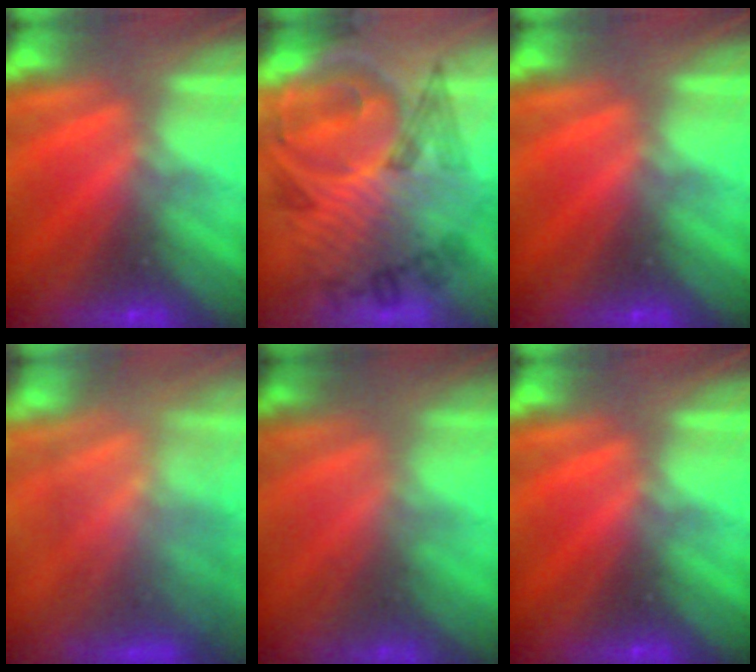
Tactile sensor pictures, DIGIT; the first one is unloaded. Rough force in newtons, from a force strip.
{"total": 8.1}
{"total": 0.0}
{"total": 4.7}
{"total": 1.6}
{"total": 0.0}